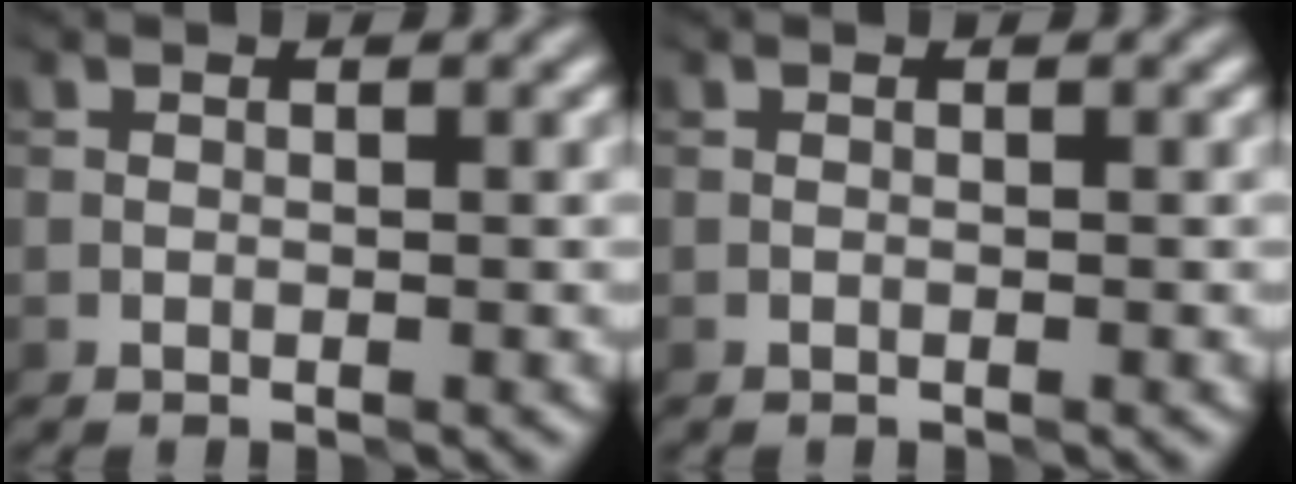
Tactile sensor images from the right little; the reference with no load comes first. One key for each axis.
{"total": 0.0}